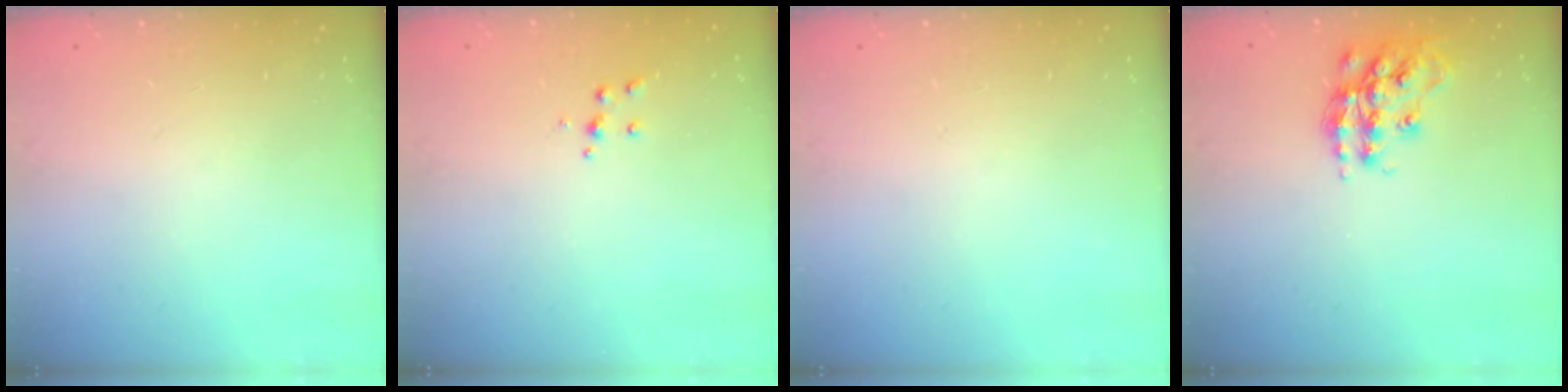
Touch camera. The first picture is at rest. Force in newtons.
{"total": 4.3, "press": 4.3, "slide": 0.4}
{"total": 0.0}
{"total": 15.1, "press": 15.0, "slide": 1.0}